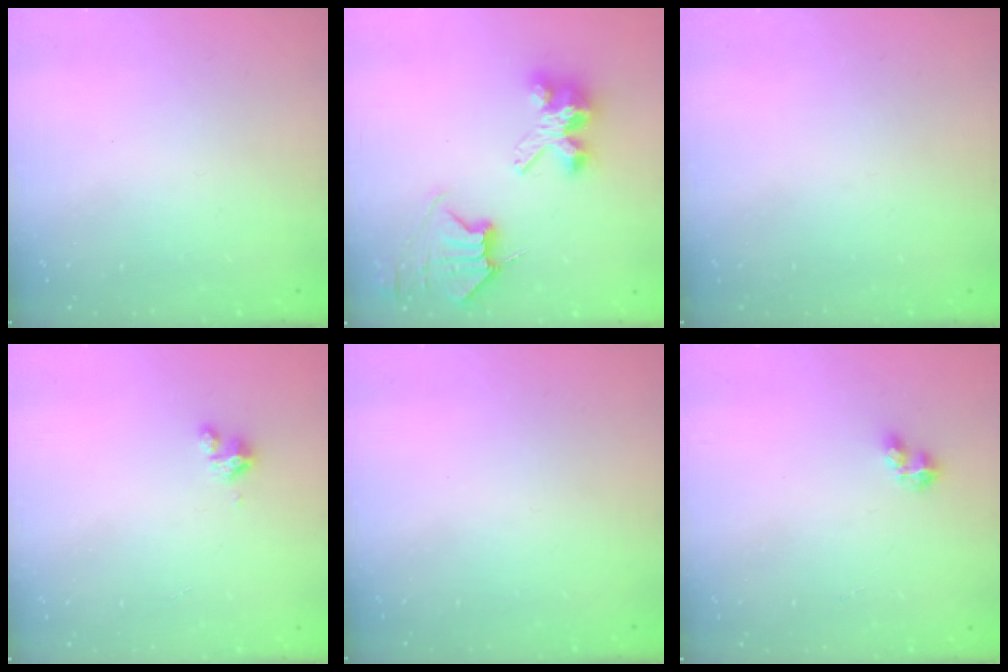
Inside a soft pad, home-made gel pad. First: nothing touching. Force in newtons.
{"total": 8.6, "press": 8.5, "slide": 1.1}
{"total": 0.0}
{"total": 5.0, "press": 5.0, "slide": 0.4}
{"total": 0.0}
{"total": 3.4, "press": 3.4, "slide": 0.5}